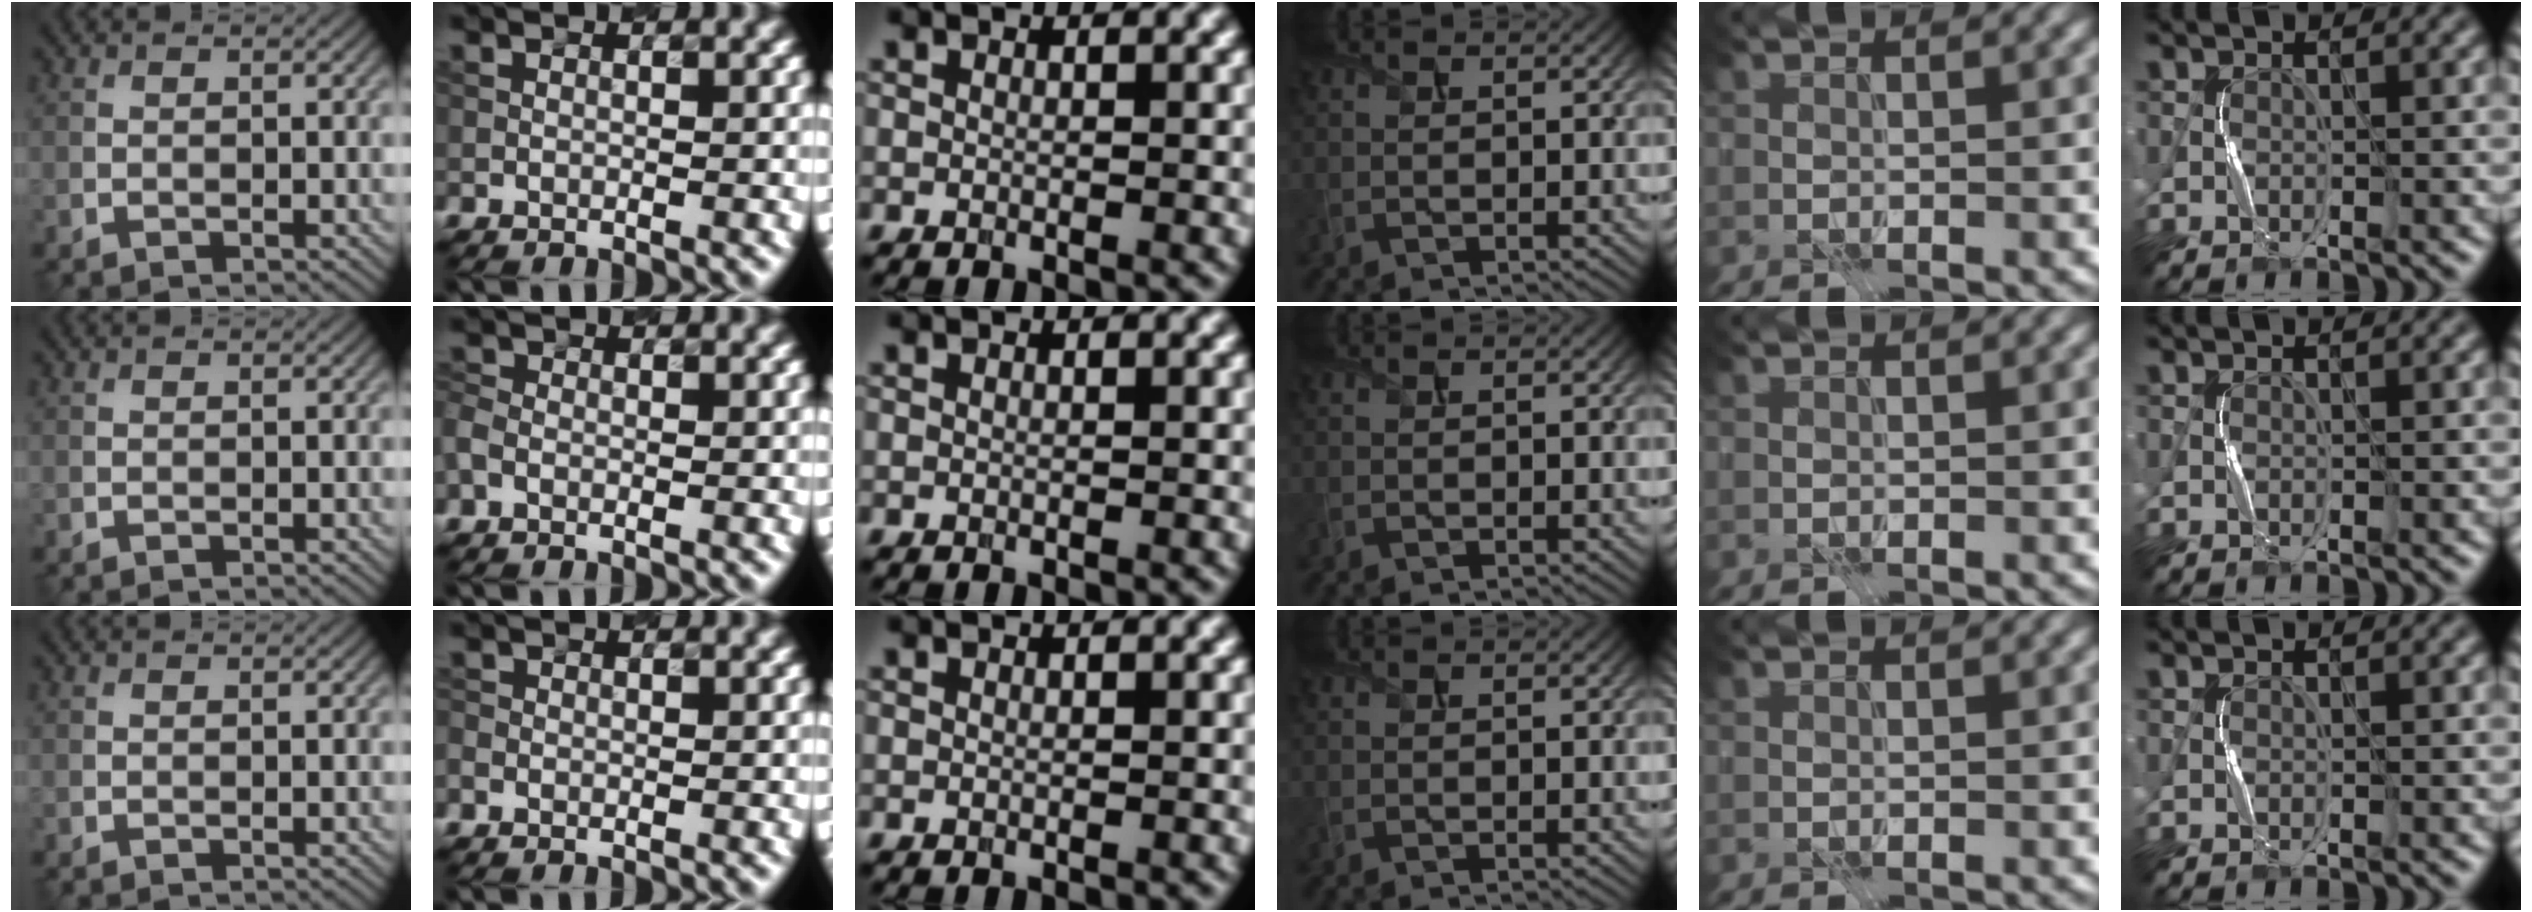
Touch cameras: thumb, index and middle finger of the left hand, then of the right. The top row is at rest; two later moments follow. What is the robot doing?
{"motion": "press", "object": "toy piano key"}